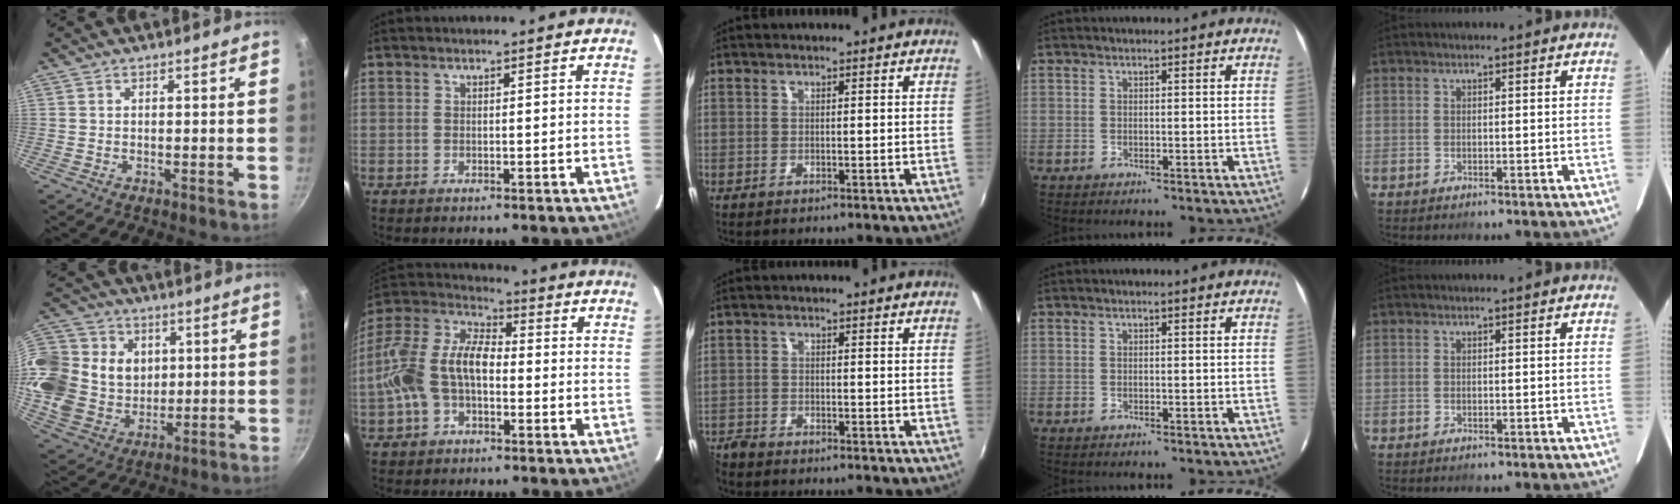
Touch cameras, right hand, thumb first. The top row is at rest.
{"thumb": {"total": 25.7, "force": [6.2, 21.6, 12.6], "torque": [-0.289, 0.014, 0.127]}, "index": {"total": 14.7, "force": [-2.8, 8.9, 11.4], "torque": [-0.240, 0.021, -0.058]}, "middle": {"total": 5.0, "force": [-4.7, 1.1, 1.2], "torque": [-0.049, -0.020, -0.088]}}